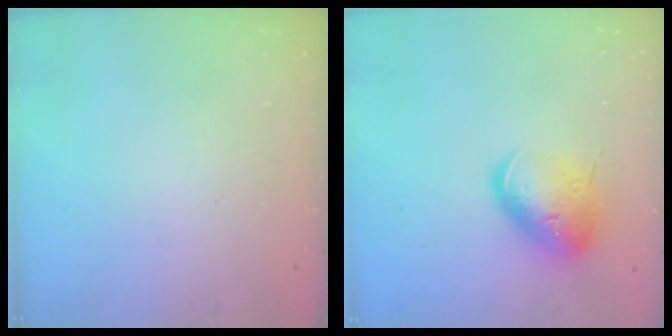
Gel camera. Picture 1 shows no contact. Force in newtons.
{"total": 17.6, "press": 17.4, "slide": 2.7}